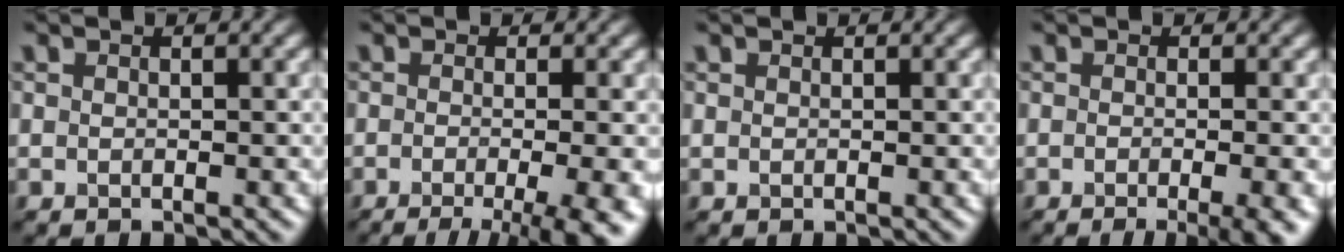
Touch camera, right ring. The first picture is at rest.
{"total": 8.7, "force": [-4.9, 2.0, 6.9], "torque": [-0.107, -0.005, -0.029]}
{"total": 0.0}
{"total": 5.5, "force": [-3.2, 1.2, 4.3], "torque": [-0.059, -0.006, -0.010]}